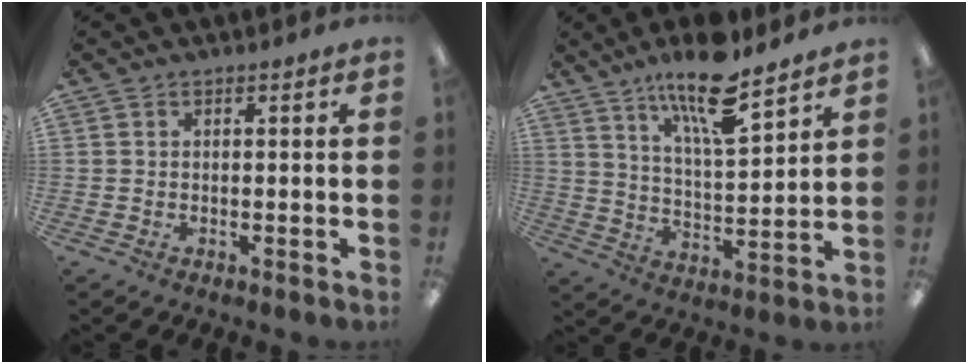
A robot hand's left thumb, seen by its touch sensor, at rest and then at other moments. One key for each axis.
{"total": 14.8, "fx": 11.0, "fy": 3.7, "fz": 9.2, "tx": -0.157, "ty": -0.062, "tz": 0.182}